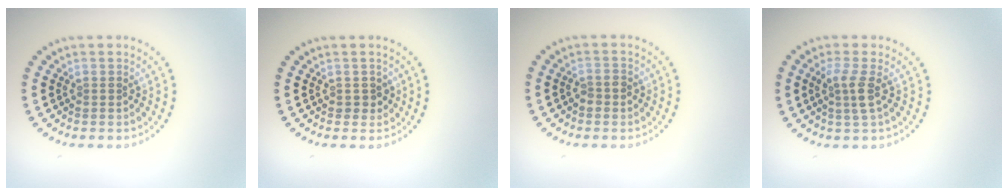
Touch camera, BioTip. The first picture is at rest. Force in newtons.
{"total": 1.0, "press": 0.9, "slide": 0.3}
{"total": 1.3, "press": 1.3, "slide": 0.4}
{"total": 2.1, "press": 1.7, "slide": 1.2}